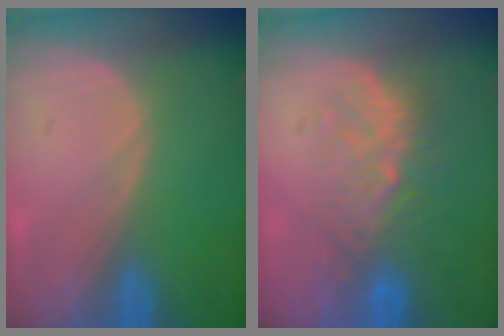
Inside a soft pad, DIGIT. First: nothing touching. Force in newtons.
{"total": 6.7, "press": 6.5, "slide": 1.7}